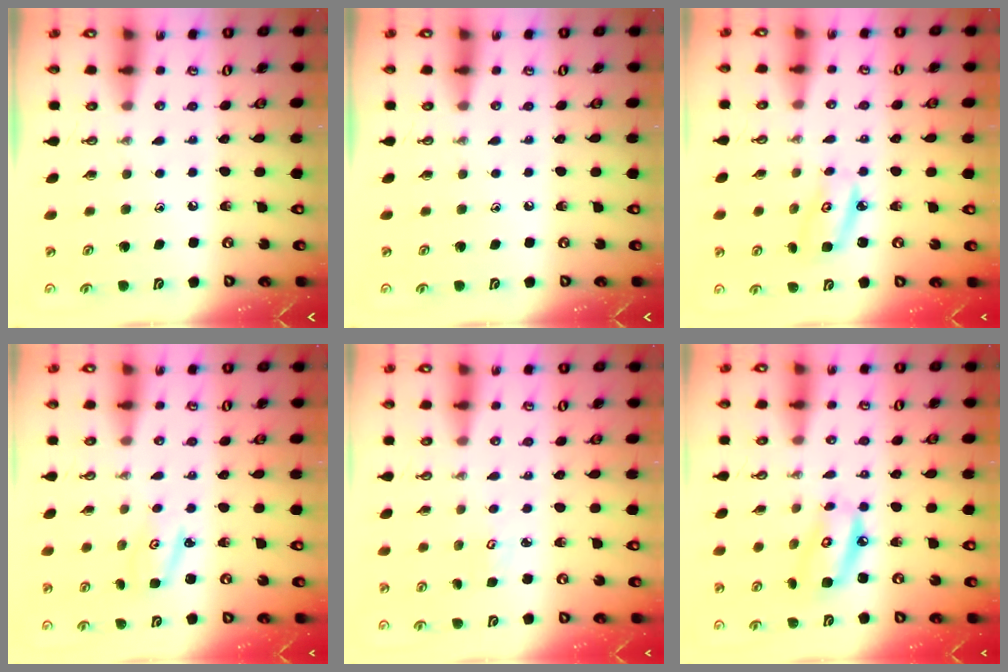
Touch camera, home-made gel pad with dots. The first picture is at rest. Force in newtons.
{"total": 0.0}
{"total": 4.9, "press": 4.9, "slide": 0.4}
{"total": 2.9, "press": 2.9, "slide": 0.4}
{"total": 2.7, "press": 2.7, "slide": 0.3}
{"total": 8.9, "press": 8.8, "slide": 0.9}